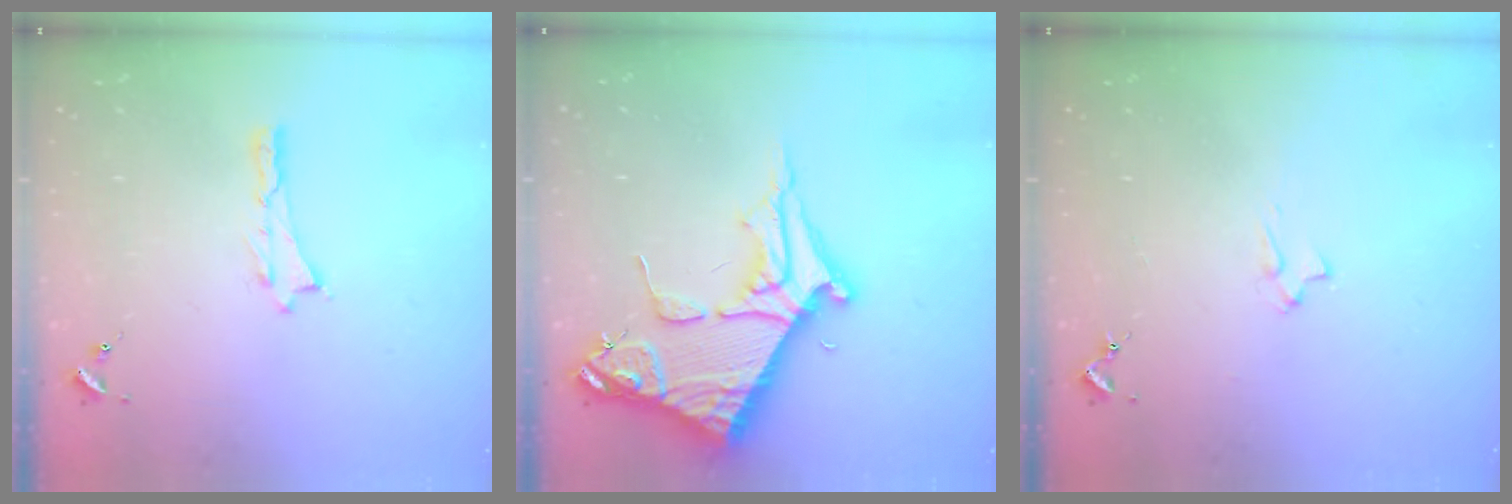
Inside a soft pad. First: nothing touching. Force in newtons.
{"total": 11.0, "press": 10.9, "slide": 1.1}
{"total": 2.1, "press": 2.1, "slide": 0.3}